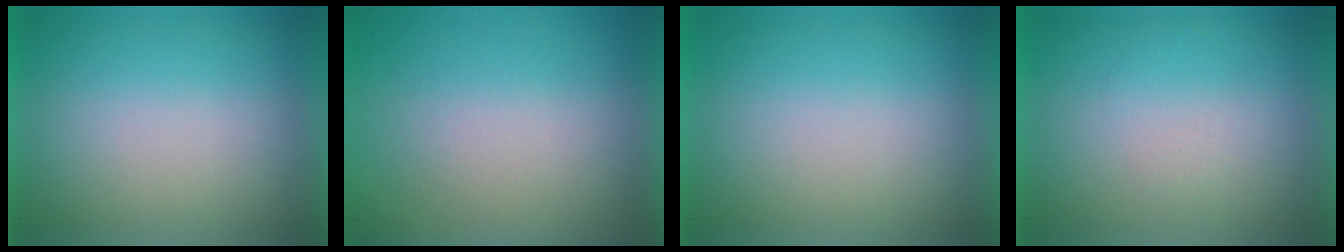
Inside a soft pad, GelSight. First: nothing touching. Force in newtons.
{"total": 6.0}
{"total": 0.0}
{"total": 1.2}